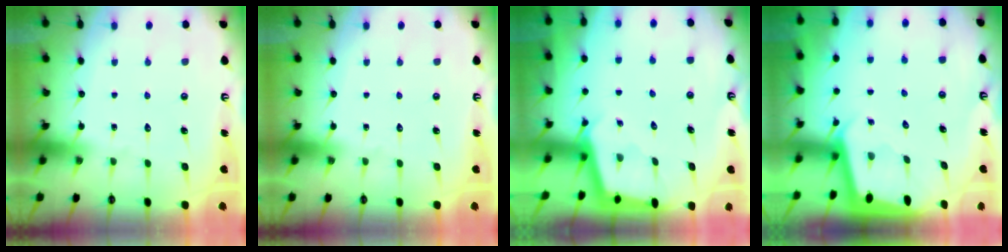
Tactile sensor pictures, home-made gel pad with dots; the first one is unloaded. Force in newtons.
{"total": 0.0}
{"total": 2.1, "press": 2.1, "slide": 0.2}
{"total": 2.0, "press": 2.0, "slide": 0.1}